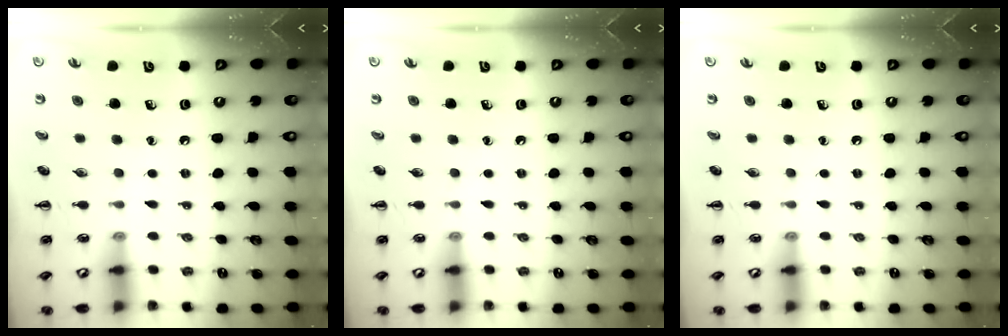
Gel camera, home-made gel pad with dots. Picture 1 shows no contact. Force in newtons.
{"total": 0.0}
{"total": 0.0}